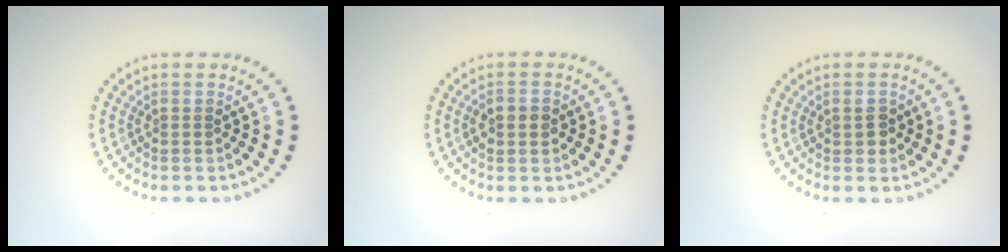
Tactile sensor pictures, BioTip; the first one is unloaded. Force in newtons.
{"total": 1.8, "press": 1.8, "slide": 0.1}
{"total": 1.5, "press": 1.5, "slide": 0.3}